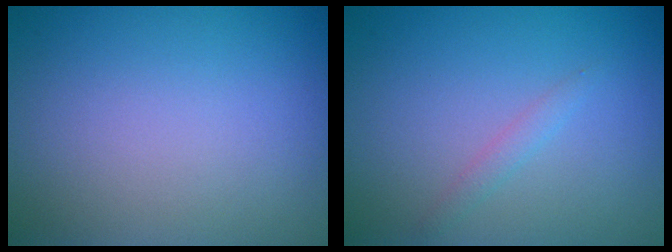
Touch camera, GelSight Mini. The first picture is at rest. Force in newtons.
{"total": 1.0, "press": 0.9, "slide": 0.1}